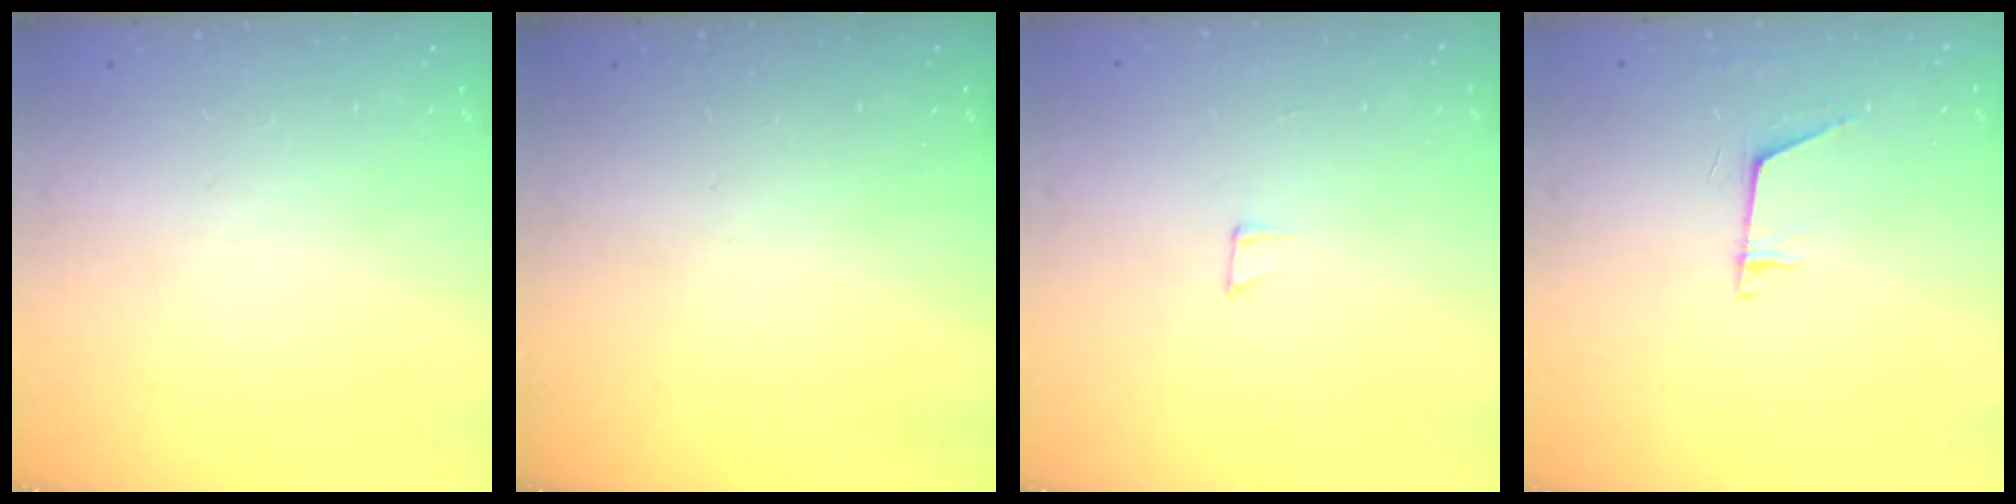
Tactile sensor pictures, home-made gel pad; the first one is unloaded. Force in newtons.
{"total": 0.0}
{"total": 4.3, "press": 4.3, "slide": 0.4}
{"total": 6.1, "press": 6.1, "slide": 0.5}